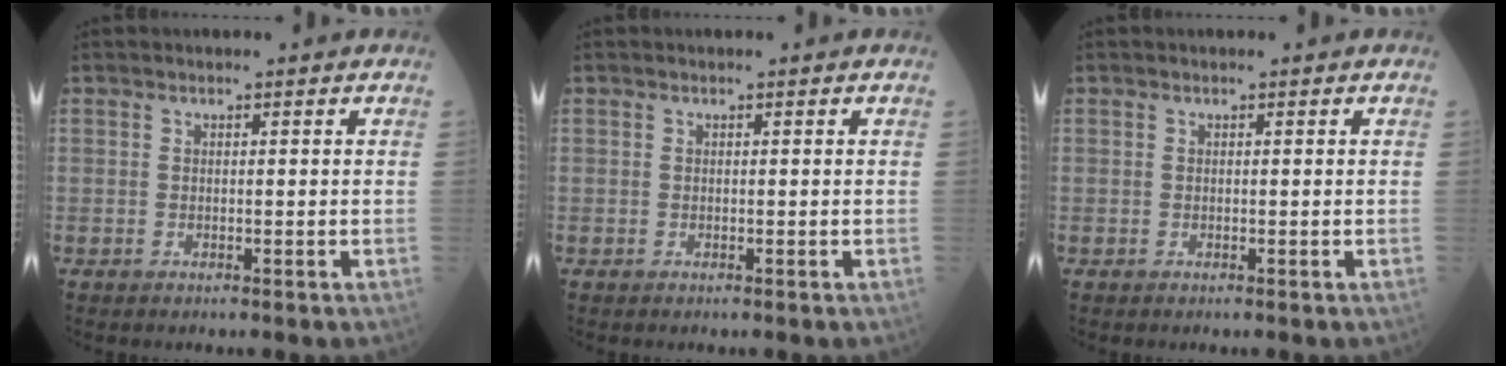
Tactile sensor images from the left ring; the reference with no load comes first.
{"total": 0.0}
{"total": 0.0}